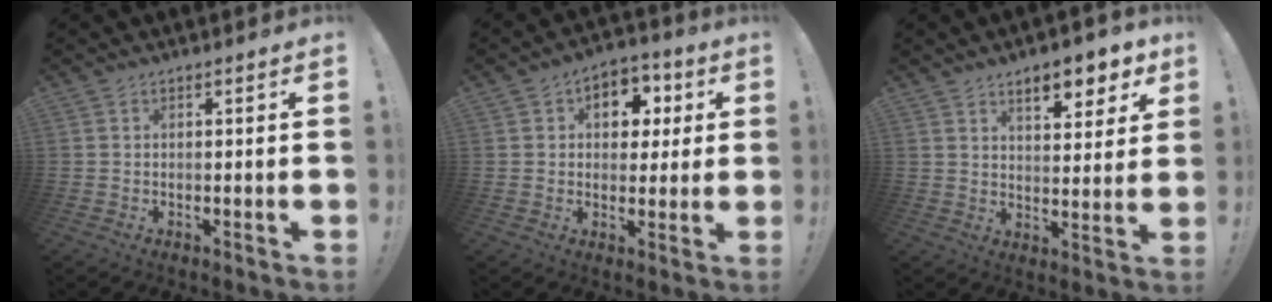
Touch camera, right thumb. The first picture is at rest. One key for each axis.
{"total": 9.1, "fx": 2.4, "fy": 7.4, "fz": 4.7, "tx": -0.046, "ty": -0.003, "tz": 0.045}
{"total": 9.3, "fx": 6.0, "fy": 3.6, "fz": 6.0, "tx": -0.067, "ty": -0.037, "tz": 0.101}